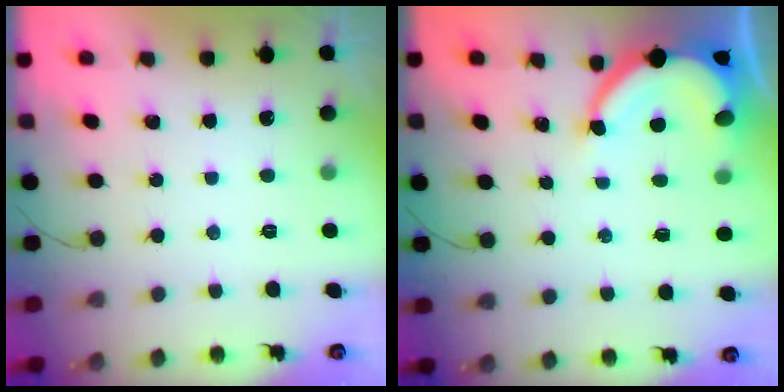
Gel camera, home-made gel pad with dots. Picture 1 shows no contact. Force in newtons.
{"total": 7.3, "press": 7.3, "slide": 0.7}